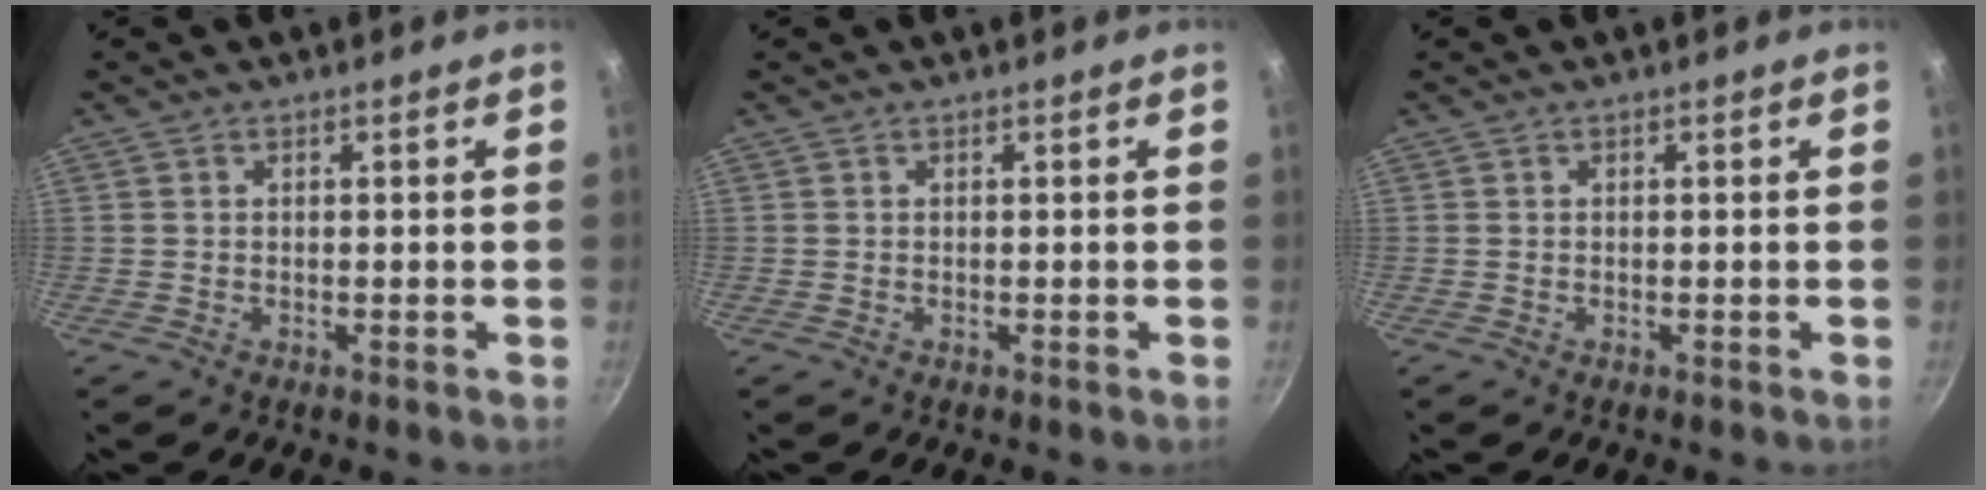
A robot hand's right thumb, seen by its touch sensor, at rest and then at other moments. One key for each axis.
{"total": 0.0}
{"total": 0.0}